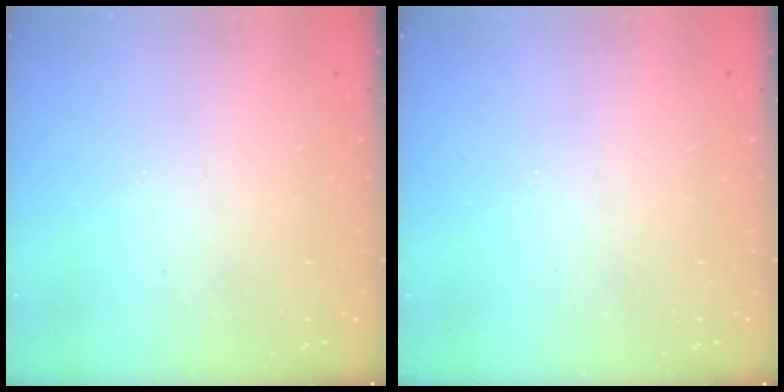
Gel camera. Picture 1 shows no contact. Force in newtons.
{"total": 0.0}